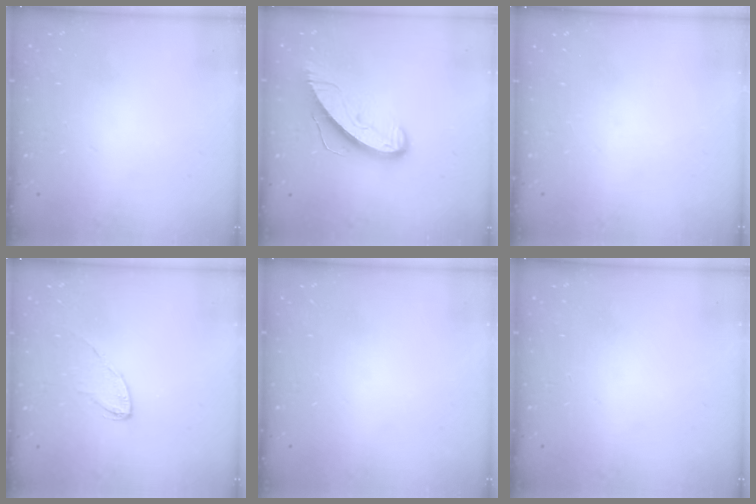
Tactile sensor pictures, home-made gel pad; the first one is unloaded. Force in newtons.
{"total": 10.5, "press": 10.4, "slide": 1.0}
{"total": 0.0}
{"total": 5.3, "press": 5.3, "slide": 0.5}
{"total": 0.0}
{"total": 0.0}